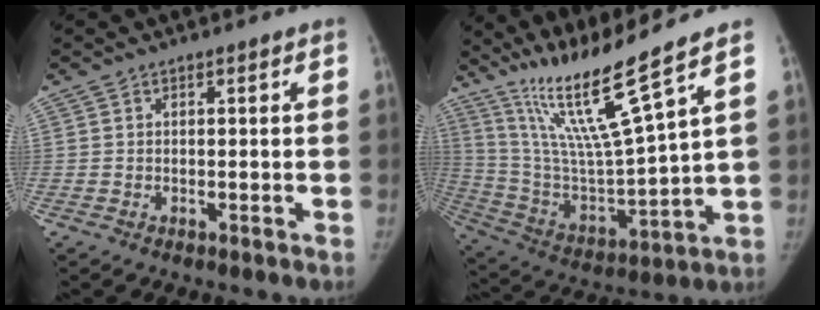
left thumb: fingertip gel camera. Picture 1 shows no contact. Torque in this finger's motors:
{"motor_torque": [0.15, 0.15, 1.41, -1.36, 0.13]}